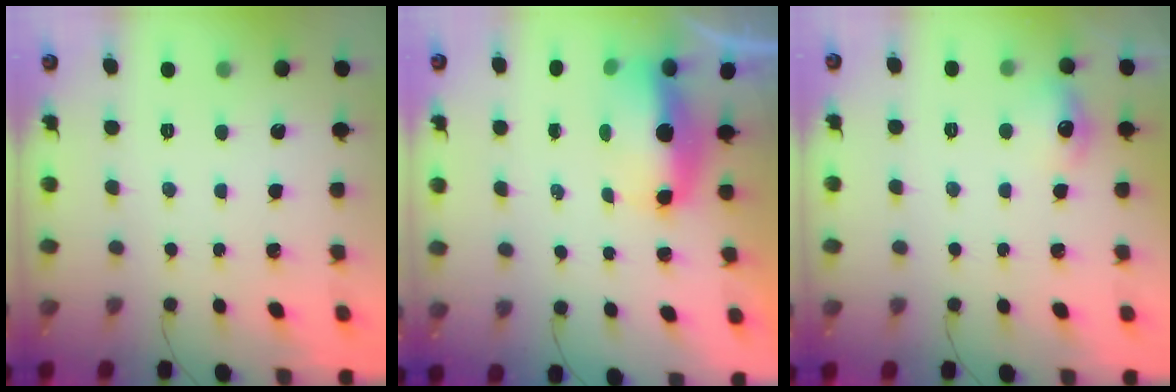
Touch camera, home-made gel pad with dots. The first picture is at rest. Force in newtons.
{"total": 8.7, "press": 7.0, "slide": 5.1}
{"total": 6.9, "press": 6.9, "slide": 1.0}